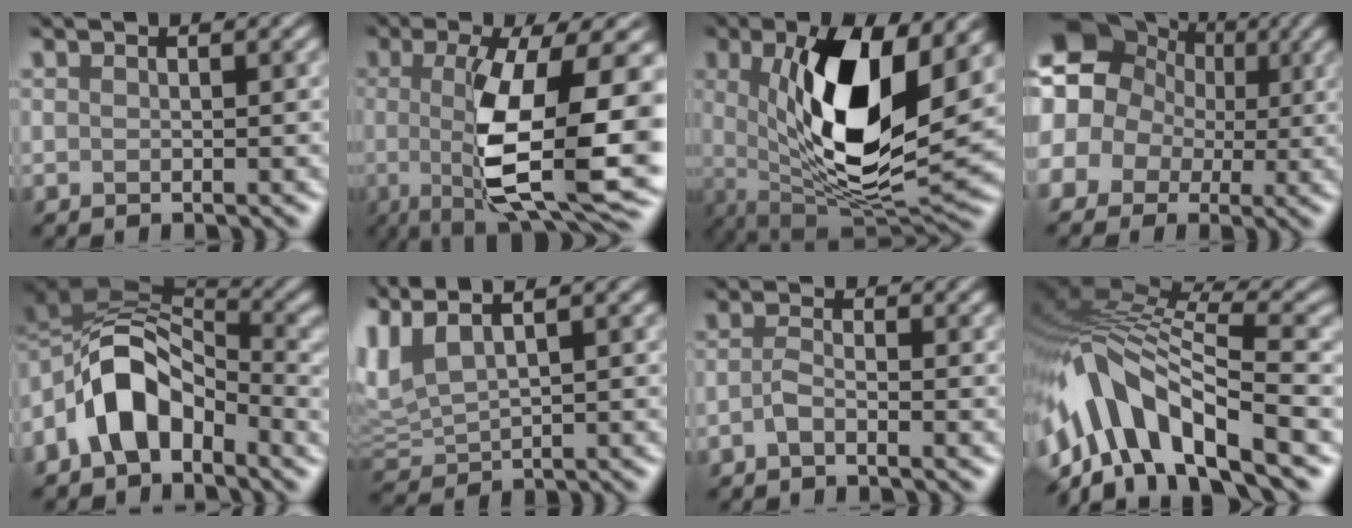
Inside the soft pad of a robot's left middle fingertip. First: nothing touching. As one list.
[{"total": 10.3, "force": [-1.7, 1.9, 9.9], "torque": [-0.182, -0.022, -0.005]}, {"total": 9.3, "force": [1.2, 2.6, 8.8], "torque": [-0.189, -0.015, 0.048]}, {"total": 8.0, "force": [0.9, 7.7, 2.0], "torque": [-0.090, 0.025, 0.001]}, {"total": 5.9, "force": [-3.4, 3.4, 3.4], "torque": [-0.083, 0.018, -0.050]}, {"total": 3.6, "force": [2.6, 1.2, 2.3], "torque": [-0.113, 0.012, 0.076]}, {"total": 2.0, "force": [-1.6, -1.0, -0.6], "torque": [-0.021, 0.002, -0.014]}, {"total": 9.4, "force": [-5.6, 3.2, 6.8], "torque": [-0.157, 0.011, -0.075]}]